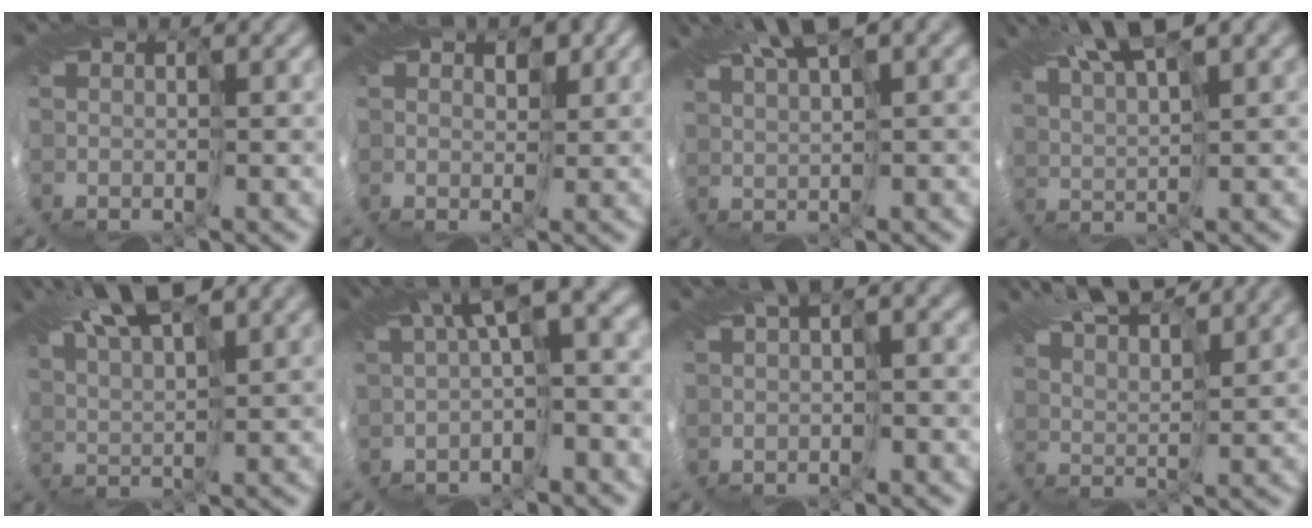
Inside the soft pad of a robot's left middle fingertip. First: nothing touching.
{"total": 1.7, "force": [0.9, 1.2, 0.7], "torque": [-0.008, -0.001, 0.015]}
{"total": 6.2, "force": [3.8, 1.1, 4.7], "torque": [-0.086, 0.020, 0.070]}
{"total": 7.7, "force": [5.0, 1.5, 5.7], "torque": [-0.103, 0.019, 0.091]}
{"total": 8.5, "force": [5.5, 2.1, 6.1], "torque": [-0.116, 0.020, 0.090]}
{"total": 8.2, "force": [2.2, 2.8, 7.4], "torque": [-0.118, 0.019, 0.036]}
{"total": 3.2, "force": [1.3, 0.8, 2.8], "torque": [-0.040, 0.015, 0.030]}
{"total": 8.6, "force": [7.1, 1.9, 4.4], "torque": [-0.075, 0.018, 0.089]}